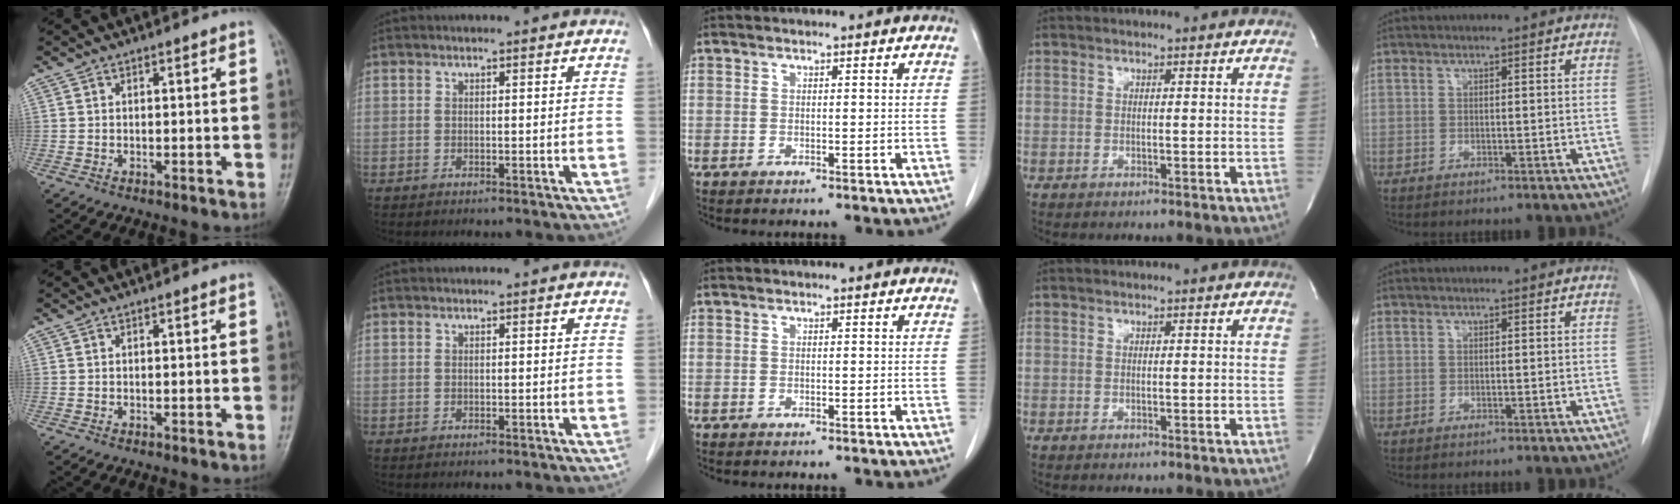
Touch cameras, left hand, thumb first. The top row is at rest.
{}